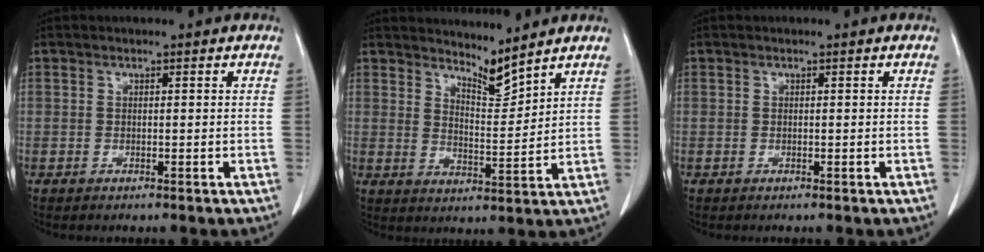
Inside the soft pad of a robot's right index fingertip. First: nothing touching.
{"total": 4.9, "force": [4.7, -0.3, 1.3], "torque": [-0.024, -0.020, 0.090]}
{"total": 0.0}